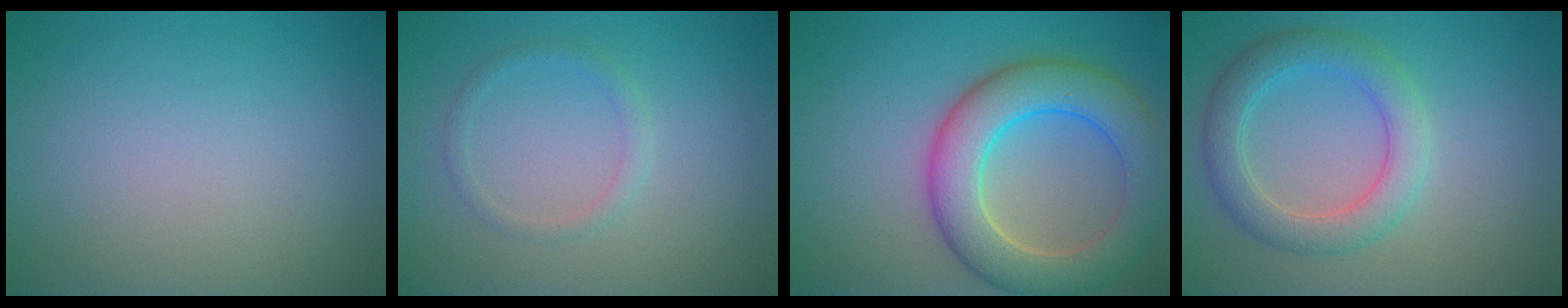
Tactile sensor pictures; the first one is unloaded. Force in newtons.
{"total": 1.3, "press": 1.3, "slide": 0.1}
{"total": 8.1, "press": 8.1, "slide": 0.3}
{"total": 4.2, "press": 4.2, "slide": 0.1}